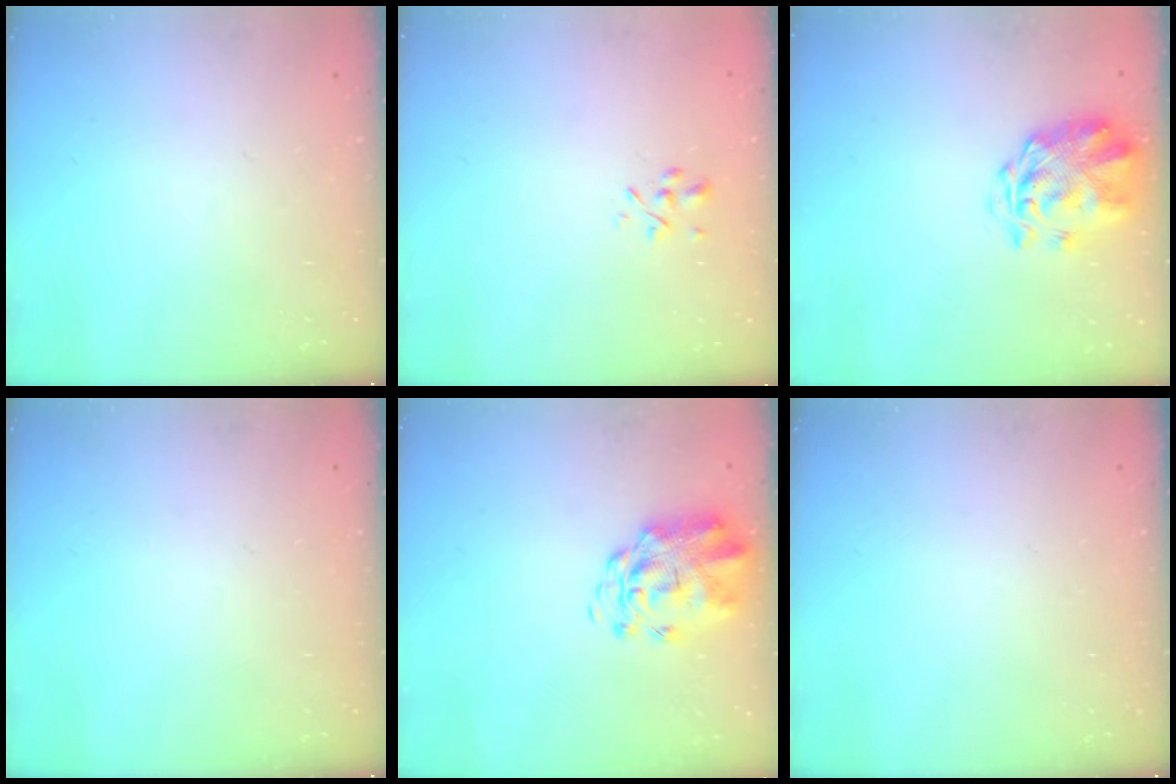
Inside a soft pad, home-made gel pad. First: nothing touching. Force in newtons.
{"total": 1.3, "press": 1.2, "slide": 0.5}
{"total": 3.1, "press": 2.7, "slide": 1.5}
{"total": 0.0}
{"total": 3.8, "press": 3.6, "slide": 1.2}
{"total": 0.0}